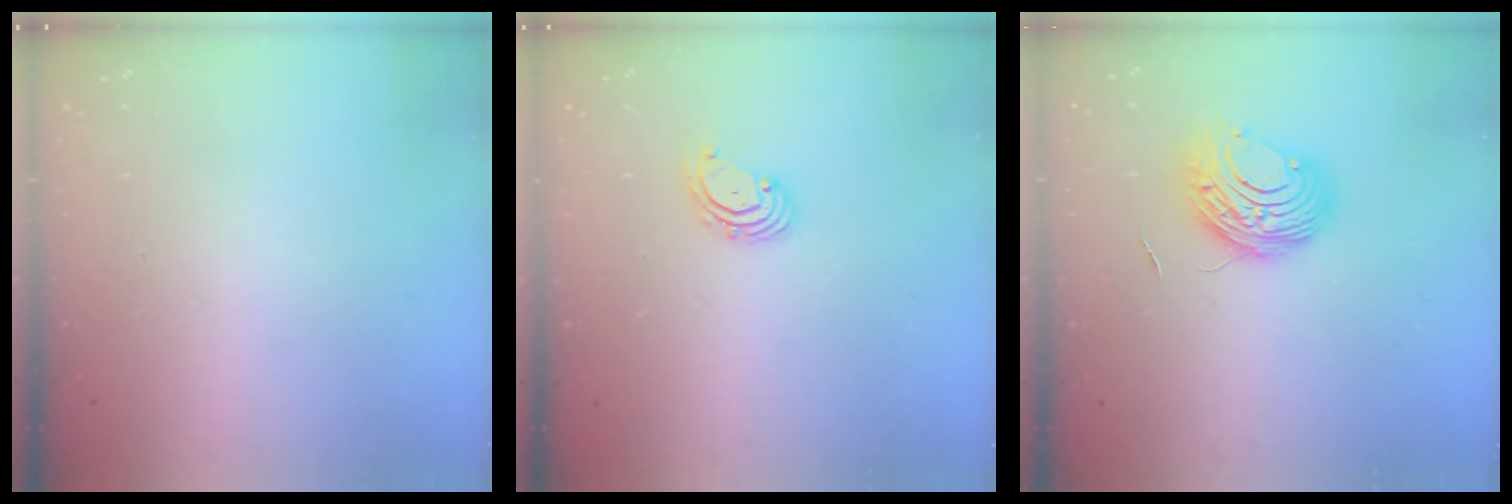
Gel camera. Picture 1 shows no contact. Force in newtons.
{"total": 2.6, "press": 2.5, "slide": 0.6}
{"total": 9.1, "press": 9.1, "slide": 0.5}